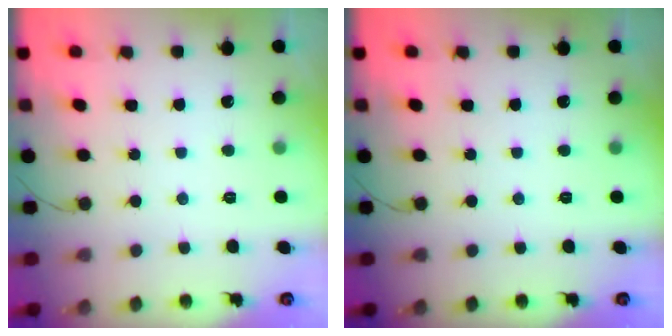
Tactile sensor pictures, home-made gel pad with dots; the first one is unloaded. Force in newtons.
{"total": 0.0}